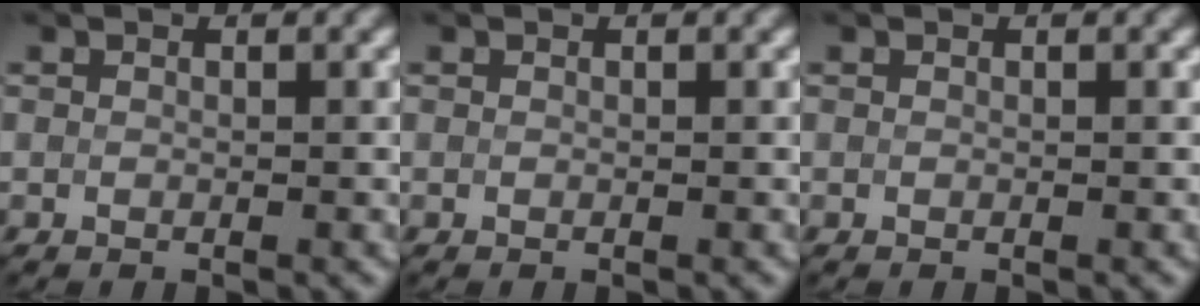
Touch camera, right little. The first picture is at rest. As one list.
[{"total": 0.0}, {"total": 0.0}]